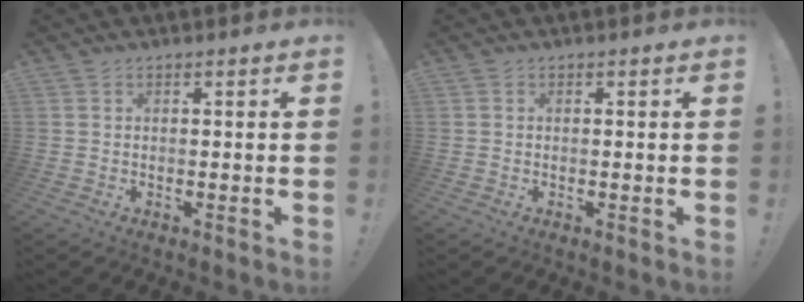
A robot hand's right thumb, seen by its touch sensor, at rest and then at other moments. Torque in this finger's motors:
{"motor_torque": [-0.18, -0.12, -0.05, 0.01, -0.04]}